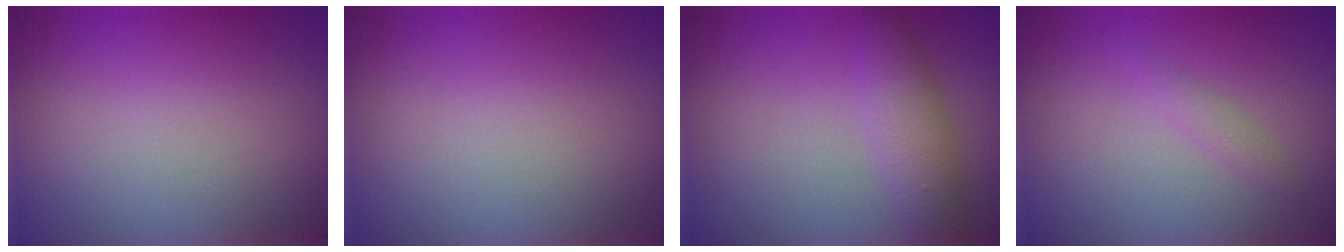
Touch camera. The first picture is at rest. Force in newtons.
{"total": 0.0}
{"total": 3.4, "press": 3.4, "slide": 0.1}
{"total": 0.9, "press": 0.9, "slide": 0.0}